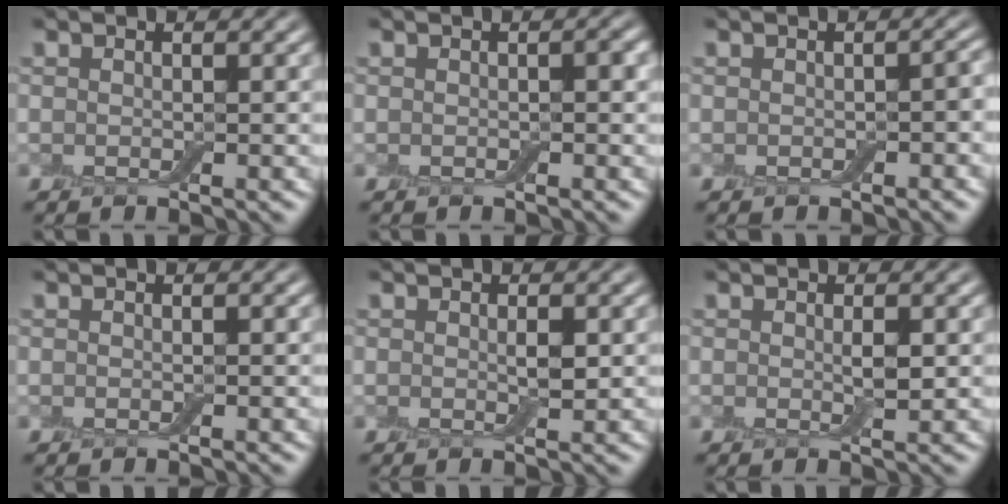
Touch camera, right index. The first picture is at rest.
{"total": 0.8, "force": [-0.1, 0.2, 0.7], "torque": [-0.011, 0.002, 0.001]}
{"total": 1.1, "force": [-0.3, 0.4, 1.0], "torque": [-0.014, 0.003, -0.002]}
{"total": 0.0}
{"total": 1.0, "force": [0.1, 0.3, 0.9], "torque": [-0.016, -0.003, 0.001]}
{"total": 1.1, "force": [0.1, 0.2, 1.0], "torque": [-0.018, -0.003, 0.001]}